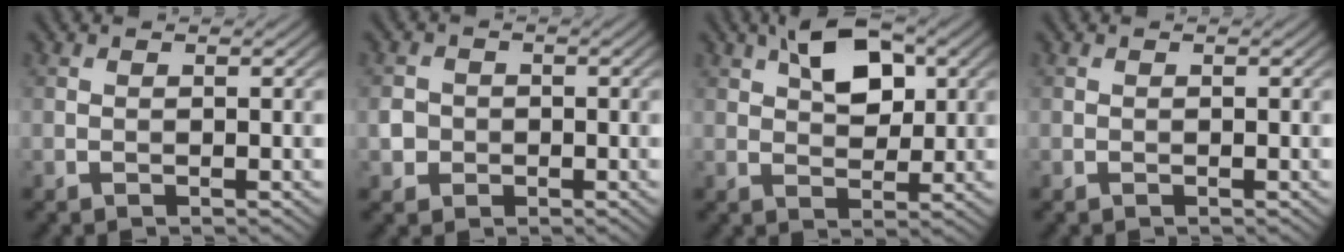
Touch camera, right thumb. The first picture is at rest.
{"total": 2.3, "force": [-0.5, 2.2, 0.6], "torque": [-0.014, -0.003, -0.013]}
{"total": 7.0, "force": [2.9, 3.8, 5.1], "torque": [-0.087, 0.007, 0.043]}
{"total": 0.0}